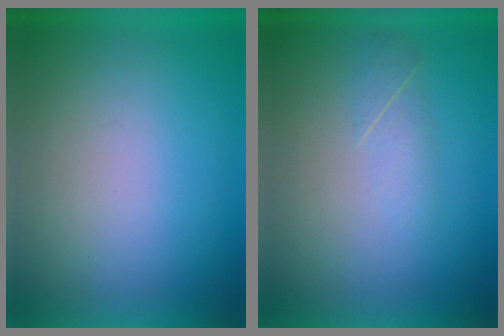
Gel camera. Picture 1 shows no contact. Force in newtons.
{"total": 2.1}